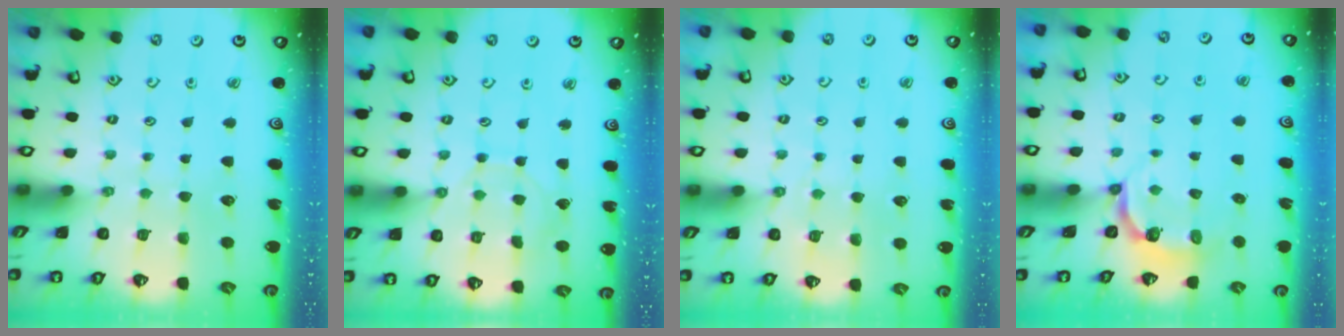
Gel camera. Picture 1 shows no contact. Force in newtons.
{"total": 5.8, "press": 5.7, "slide": 0.6}
{"total": 3.0, "press": 3.0, "slide": 0.5}
{"total": 4.8, "press": 3.7, "slide": 3.0}